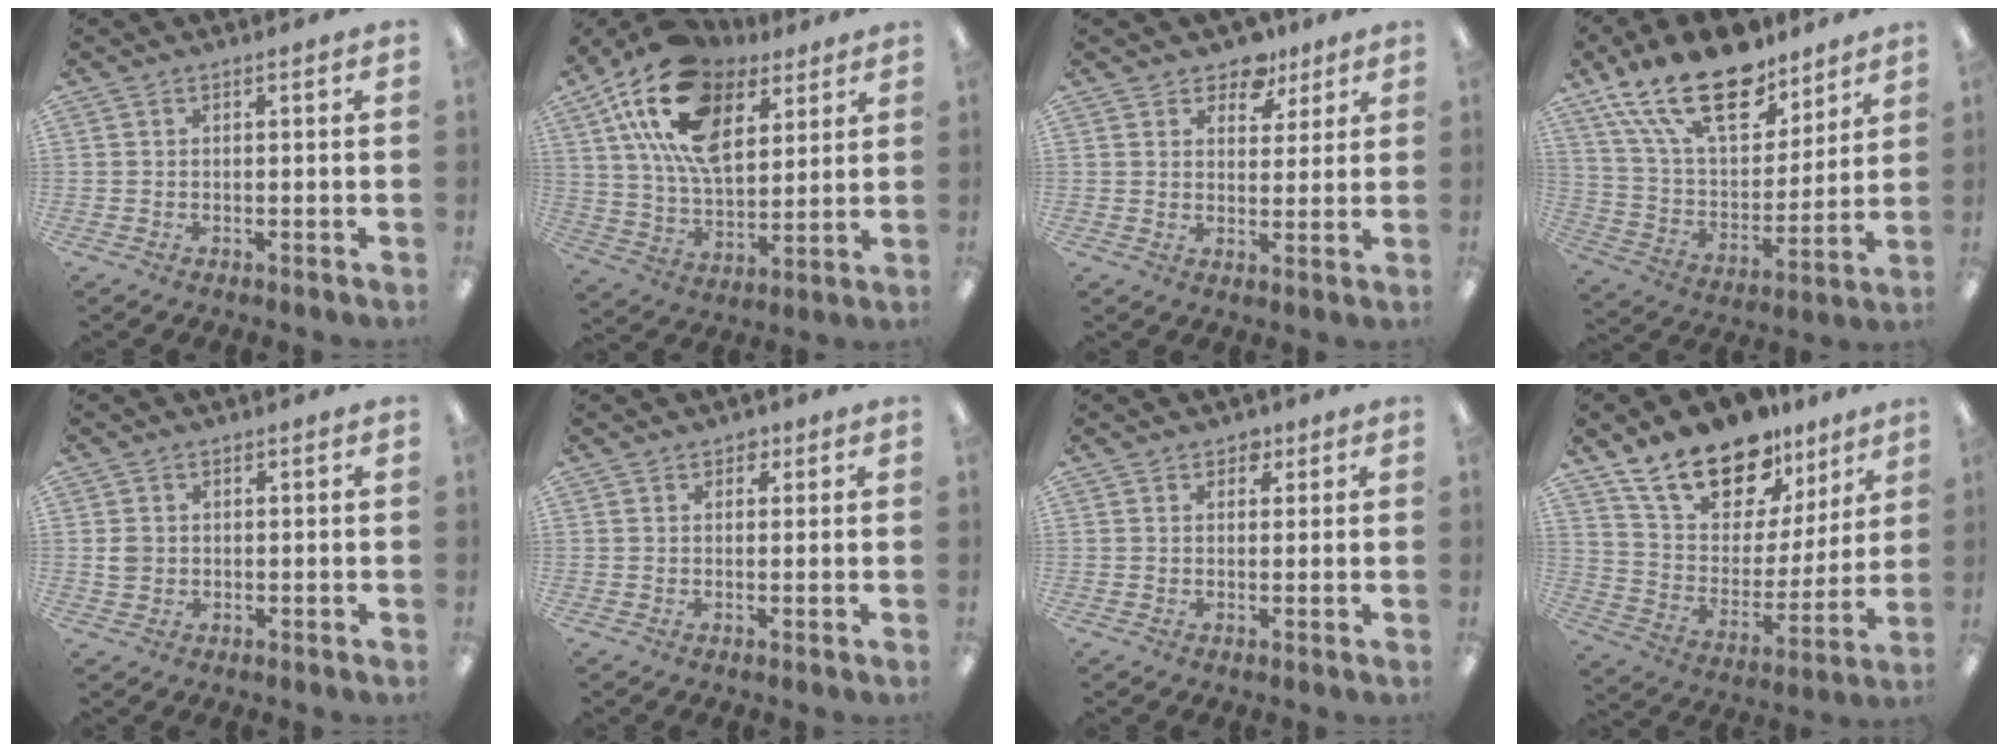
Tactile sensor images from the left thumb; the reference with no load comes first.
{"total": 21.0, "force": [11.1, 11.6, 13.4], "torque": [-0.260, -0.036, 0.199]}
{"total": 7.7, "force": [5.5, 4.7, 2.5], "torque": [-0.029, -0.027, 0.098]}
{"total": 22.9, "force": [15.1, 10.9, 13.2], "torque": [-0.251, -0.080, 0.268]}
{"total": 2.6, "force": [0.3, 2.3, 1.0], "torque": [-0.012, 0.002, 0.003]}
{"total": 2.0, "force": [1.1, 1.6, 0.7], "torque": [-0.007, 0.001, 0.016]}
{"total": 2.4, "force": [1.4, 1.8, 0.8], "torque": [-0.001, -0.002, 0.022]}
{"total": 18.7, "force": [14.5, 9.5, 7.2], "torque": [-0.145, -0.095, 0.266]}